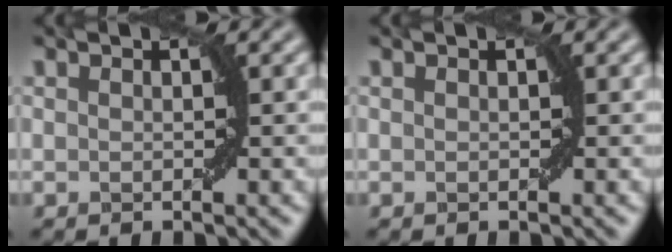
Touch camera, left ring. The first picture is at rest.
{"total": 0.0}